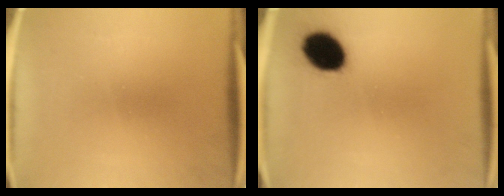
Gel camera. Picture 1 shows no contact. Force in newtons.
{"total": 11.8}